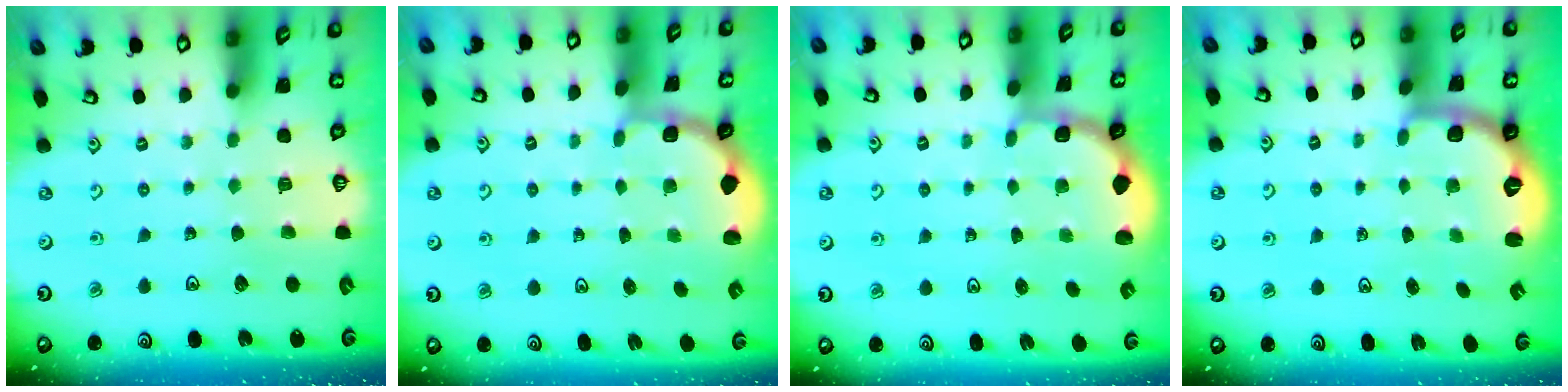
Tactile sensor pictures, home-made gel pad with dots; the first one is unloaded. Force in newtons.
{"total": 1.9, "press": 1.8, "slide": 0.7}
{"total": 1.9, "press": 1.8, "slide": 0.7}
{"total": 2.3, "press": 1.7, "slide": 1.6}